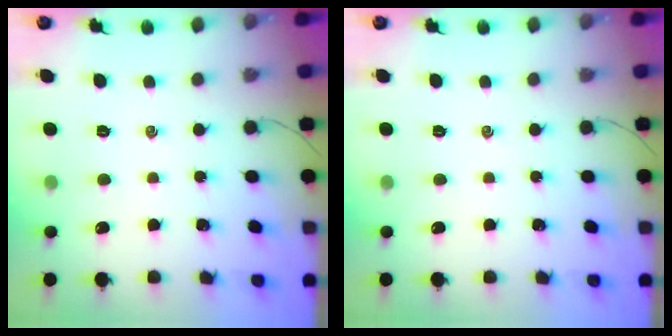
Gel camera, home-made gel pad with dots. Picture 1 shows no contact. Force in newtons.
{"total": 0.0}